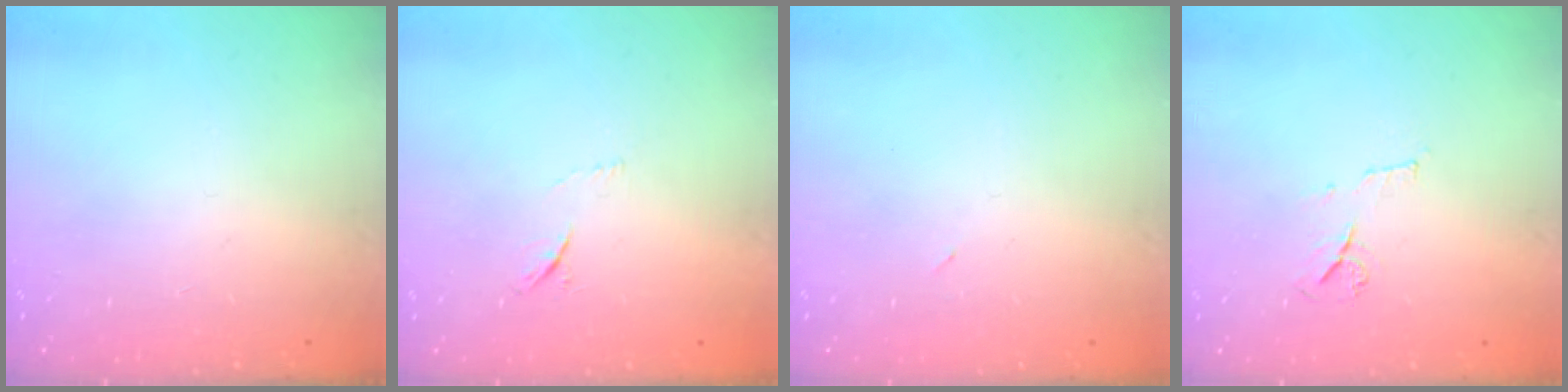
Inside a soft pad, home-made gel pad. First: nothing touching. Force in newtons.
{"total": 4.2, "press": 4.0, "slide": 1.4}
{"total": 2.4, "press": 2.3, "slide": 0.8}
{"total": 6.5, "press": 6.5, "slide": 0.8}